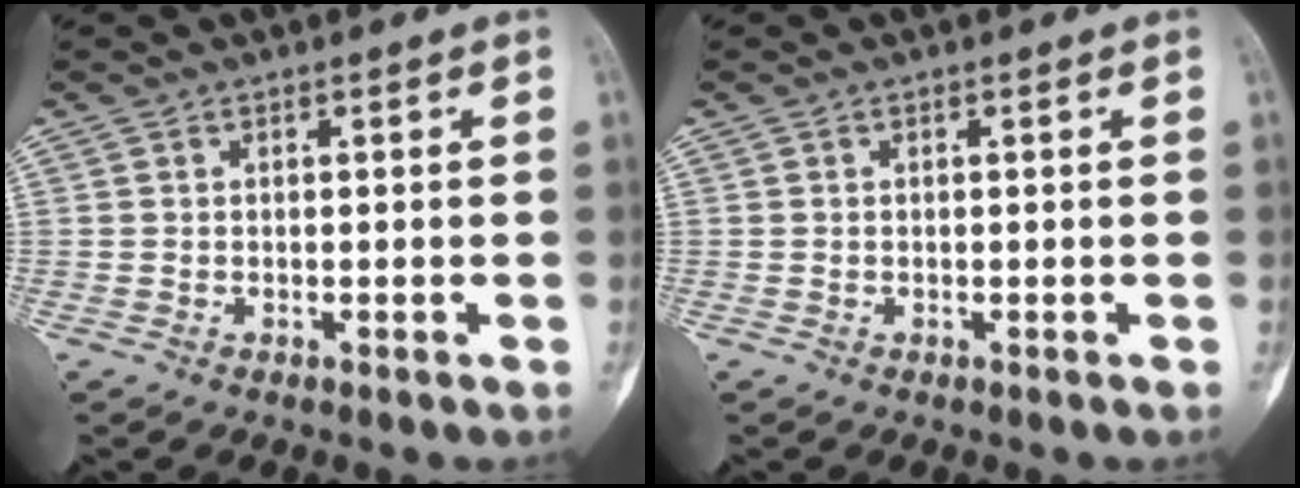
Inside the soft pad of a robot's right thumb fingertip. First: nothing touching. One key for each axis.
{"total": 0.0}